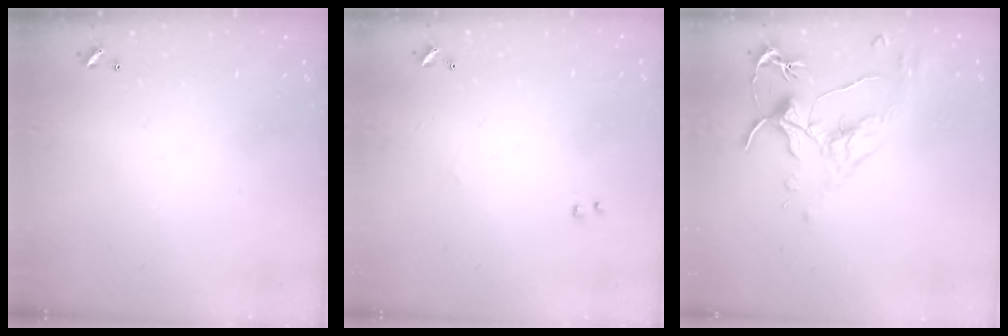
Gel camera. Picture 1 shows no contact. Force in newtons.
{"total": 2.3, "press": 2.2, "slide": 0.8}
{"total": 1.6, "press": 1.4, "slide": 0.7}